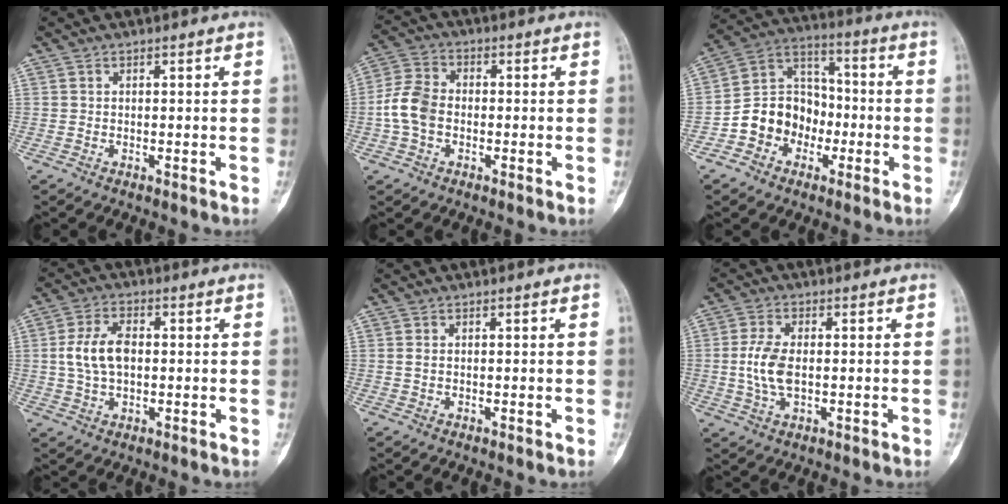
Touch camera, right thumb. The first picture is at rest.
{"total": 7.6, "force": [-1.2, 5.5, 5.1], "torque": [-0.104, 0.021, -0.033]}
{"total": 12.2, "force": [-4.0, 10.3, 5.2], "torque": [-0.050, 0.062, -0.079]}
{"total": 7.9, "force": [0.4, 4.7, 6.3], "torque": [-0.121, 0.011, 0.007]}
{"total": 0.7, "force": [0.1, 0.4, 0.5], "torque": [-0.014, -0.001, 0.001]}
{"total": 6.8, "force": [-0.3, 3.6, 5.7], "torque": [-0.129, 0.001, -0.006]}